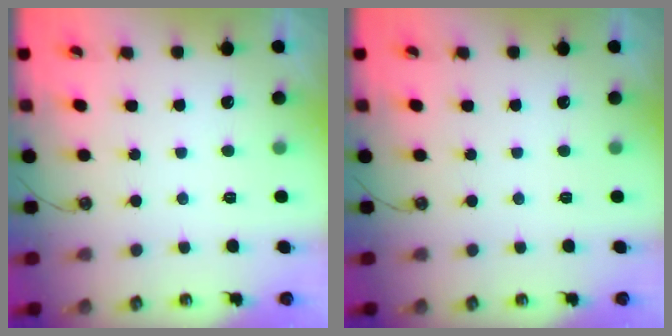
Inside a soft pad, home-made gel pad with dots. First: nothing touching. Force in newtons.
{"total": 0.0}